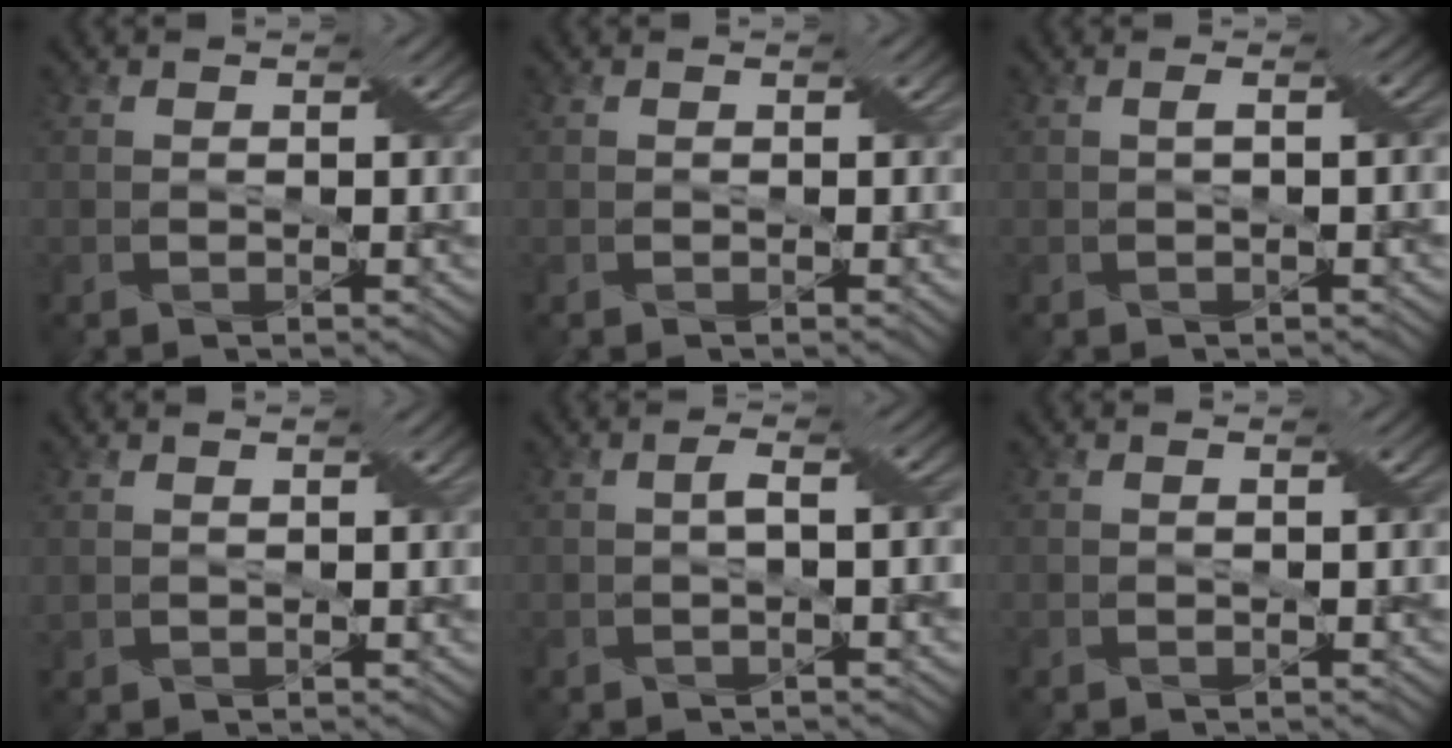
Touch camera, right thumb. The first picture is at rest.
{"total": 0.5, "force": [-0.1, 0.0, 0.5], "torque": [-0.008, -0.001, -0.001]}
{"total": 1.4, "force": [0.1, 0.1, 1.4], "torque": [-0.026, 0.010, 0.001]}
{"total": 0.7, "force": [0.4, 0.4, 0.3], "torque": [-0.013, 0.001, 0.013]}
{"total": 2.3, "force": [0.0, 0.3, 2.2], "torque": [-0.040, 0.011, -0.001]}
{"total": 0.5, "force": [0.0, 0.0, 0.5], "torque": [-0.008, 0.003, 0.000]}